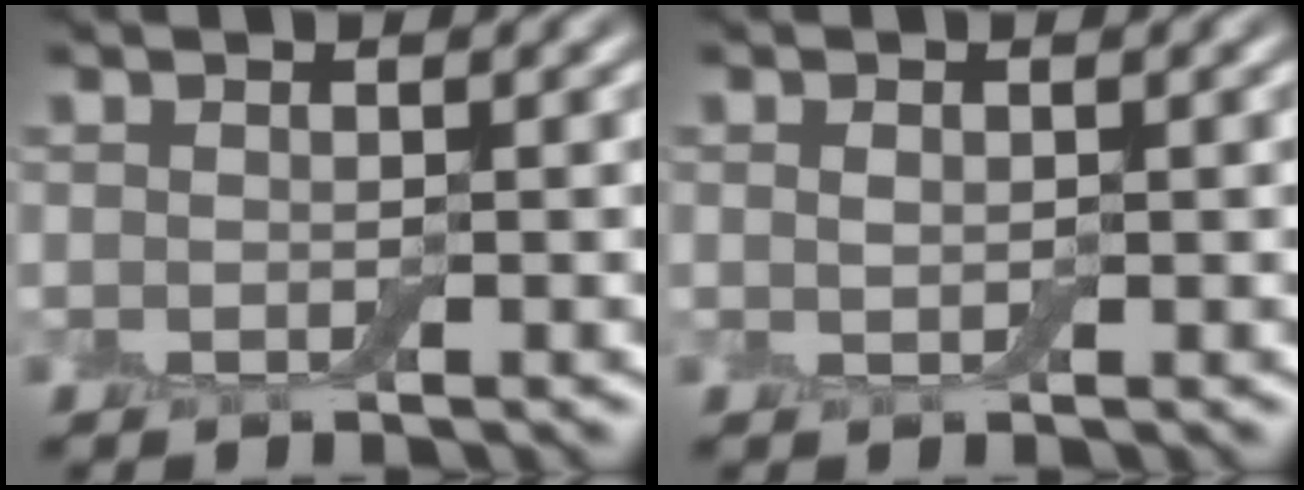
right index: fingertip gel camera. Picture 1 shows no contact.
{"total": 0.6, "force": [0.2, 0.4, 0.5], "torque": [-0.012, 0.001, 0.004]}